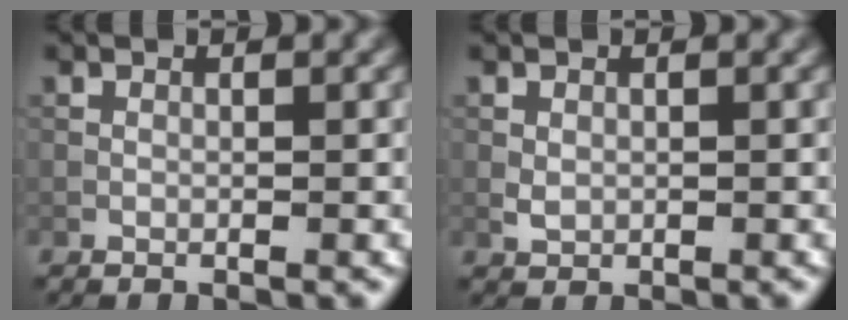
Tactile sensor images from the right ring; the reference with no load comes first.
{"total": 0.9, "force": [0.1, 0.8, 0.5], "torque": [-0.012, -0.001, 0.003]}